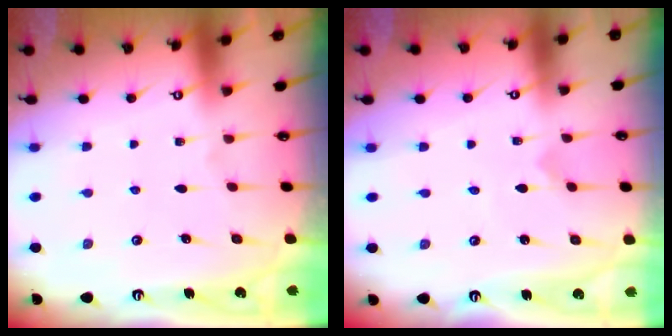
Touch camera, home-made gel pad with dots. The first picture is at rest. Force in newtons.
{"total": 0.0}